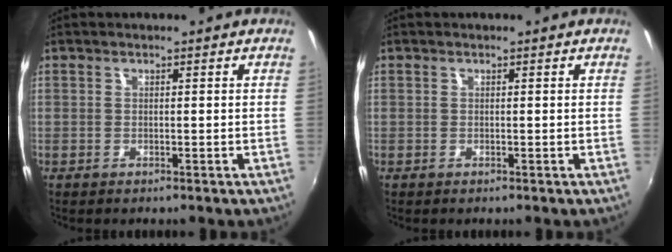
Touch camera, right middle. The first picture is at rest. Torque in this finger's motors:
{"motor_torque": [-0.02, -0.59, 0.05, 0.00]}